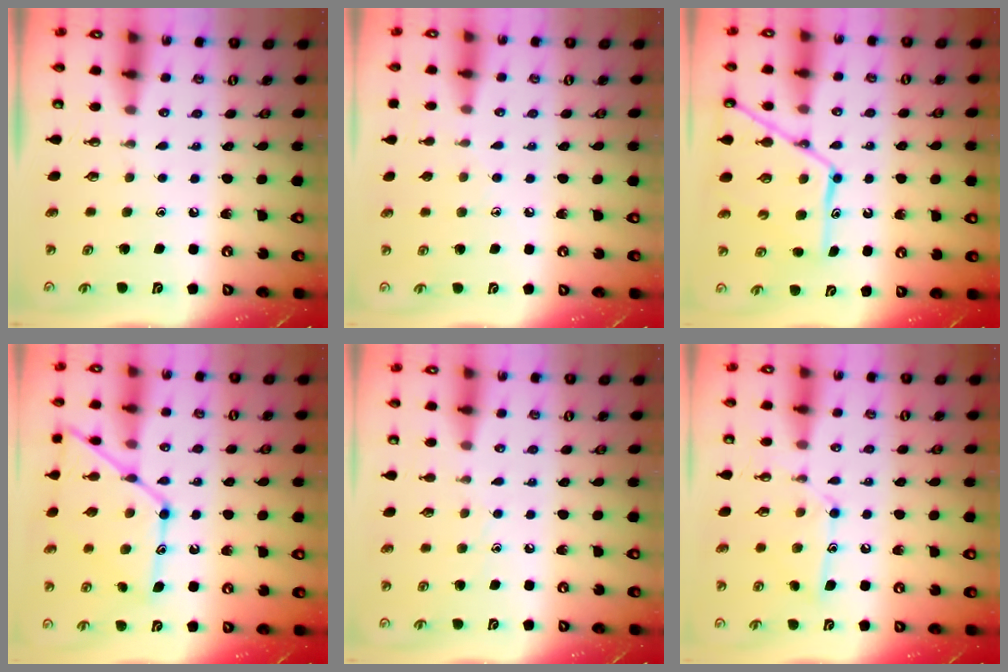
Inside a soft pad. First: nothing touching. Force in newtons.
{"total": 4.4, "press": 4.3, "slide": 0.5}
{"total": 15.4, "press": 15.3, "slide": 1.5}
{"total": 16.6, "press": 16.5, "slide": 1.4}
{"total": 5.3, "press": 5.3, "slide": 0.7}
{"total": 11.7, "press": 11.7, "slide": 0.9}